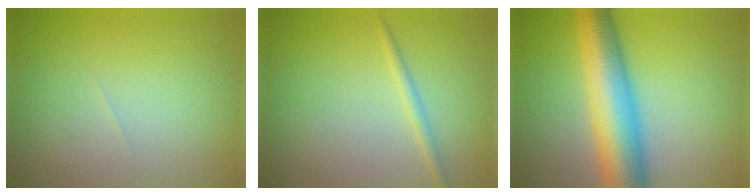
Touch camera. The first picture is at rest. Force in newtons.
{"total": 1.1, "press": 1.1, "slide": 0.0}
{"total": 9.6, "press": 9.6, "slide": 0.2}